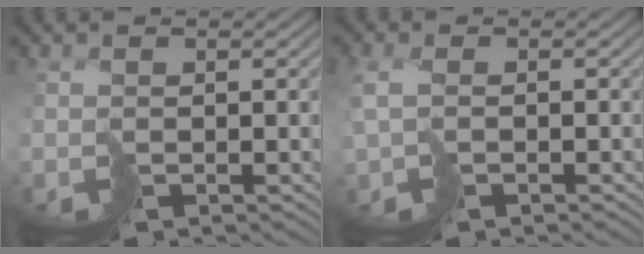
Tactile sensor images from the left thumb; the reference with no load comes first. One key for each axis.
{"total": 3.1, "fx": -0.5, "fy": 1.8, "fz": 2.5, "tx": -0.059, "ty": 0.005, "tz": -0.010}